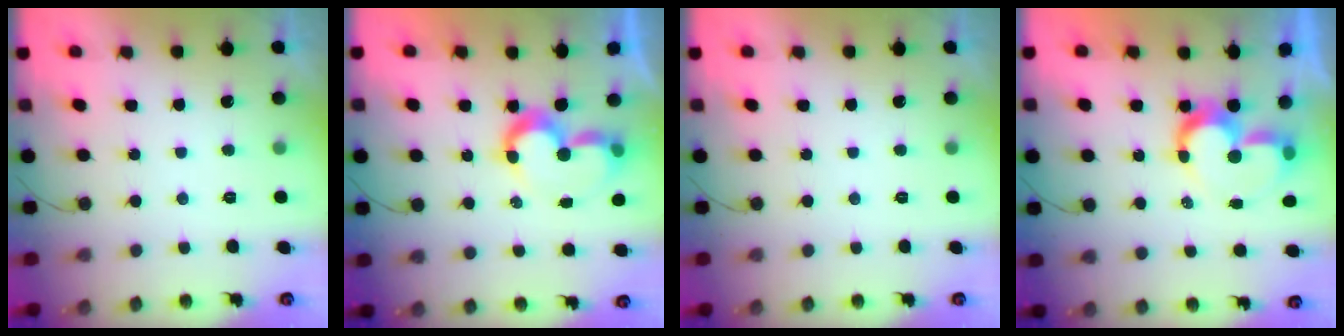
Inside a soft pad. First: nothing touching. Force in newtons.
{"total": 8.5, "press": 7.7, "slide": 3.6}
{"total": 0.0}
{"total": 9.6, "press": 9.6, "slide": 0.7}